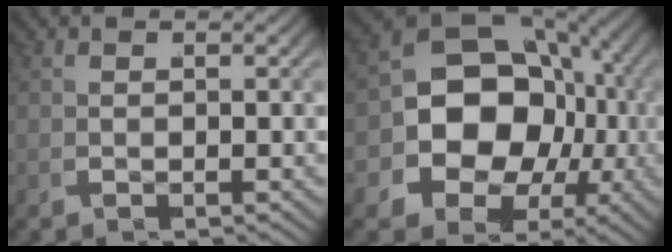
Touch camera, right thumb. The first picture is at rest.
{"total": 15.2, "force": [-0.4, 11.8, 9.6], "torque": [-0.203, -0.052, 0.013]}